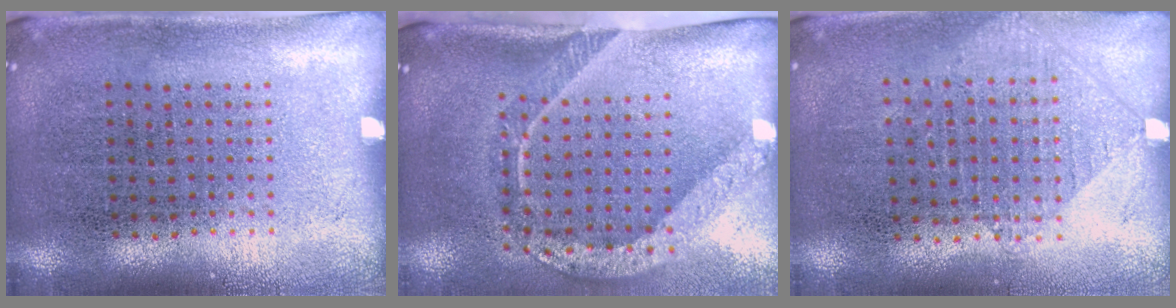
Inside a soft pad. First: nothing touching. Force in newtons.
{"total": 2.3, "press": 1.5, "slide": 1.7}
{"total": 0.9, "press": 0.9, "slide": 0.3}